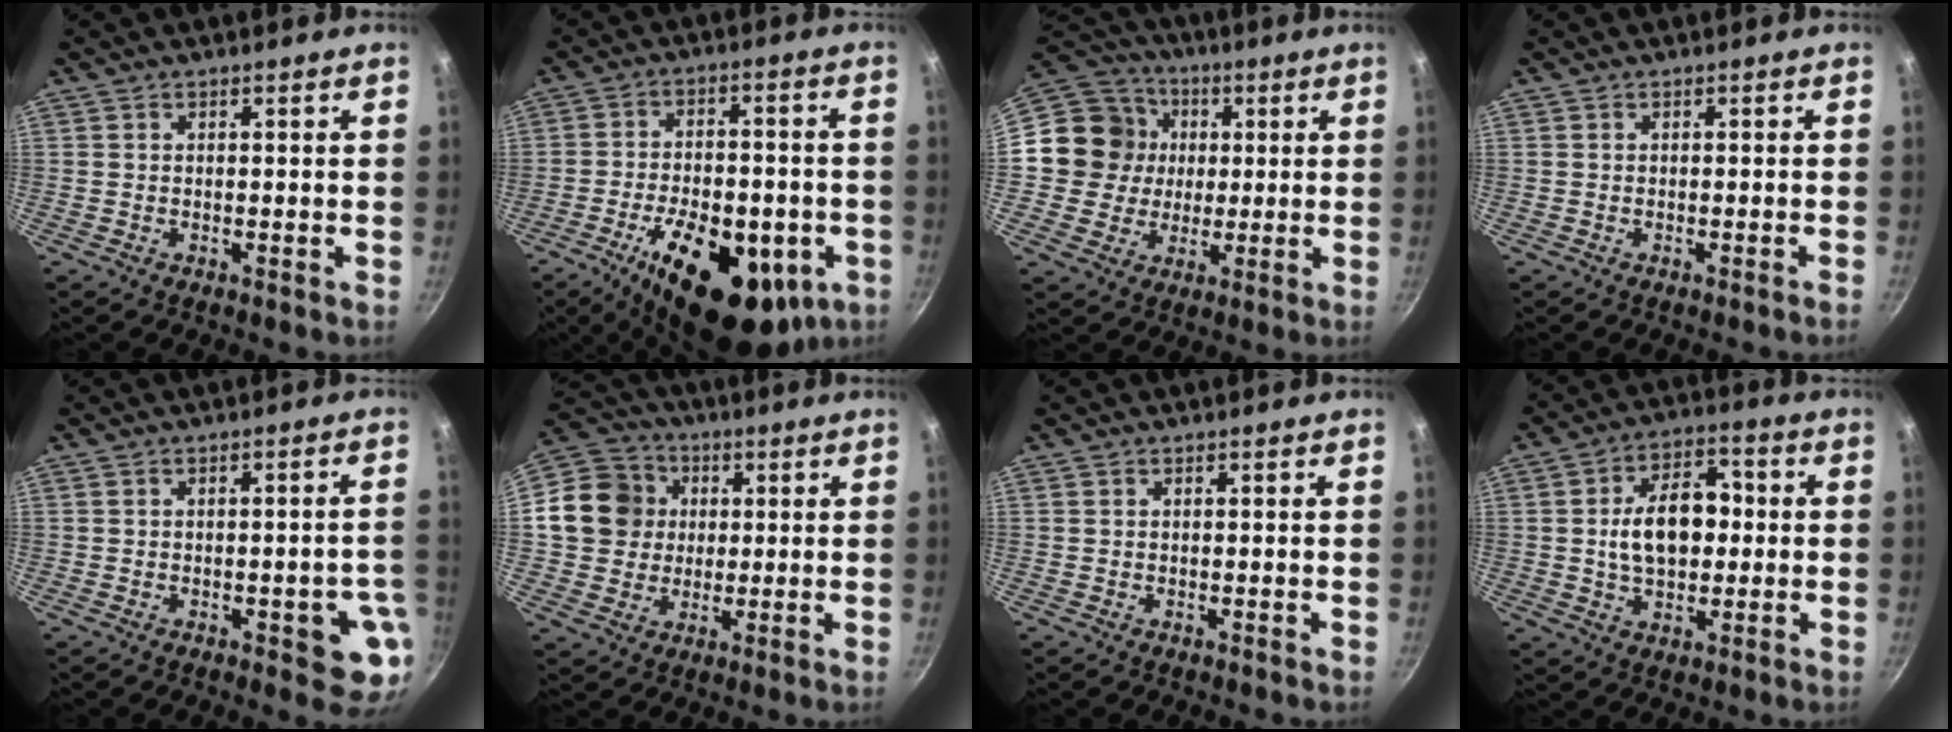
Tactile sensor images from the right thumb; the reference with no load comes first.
{"total": 22.8, "force": [-8.9, 11.4, 17.7], "torque": [-0.249, 0.016, -0.120]}
{"total": 13.8, "force": [1.2, 13.1, 4.1], "torque": [-0.046, 0.022, 0.010]}
{"total": 0.5, "force": [-0.3, -0.1, 0.4], "torque": [-0.018, 0.006, -0.004]}
{"total": 8.1, "force": [-2.4, 3.2, 7.0], "torque": [-0.052, 0.007, -0.028]}
{"total": 12.7, "force": [1.6, 11.6, 5.0], "torque": [-0.065, 0.023, 0.019]}
{"total": 0.0}
{"total": 12.9, "force": [0.4, 8.4, 9.7], "torque": [-0.122, 0.021, -0.001]}